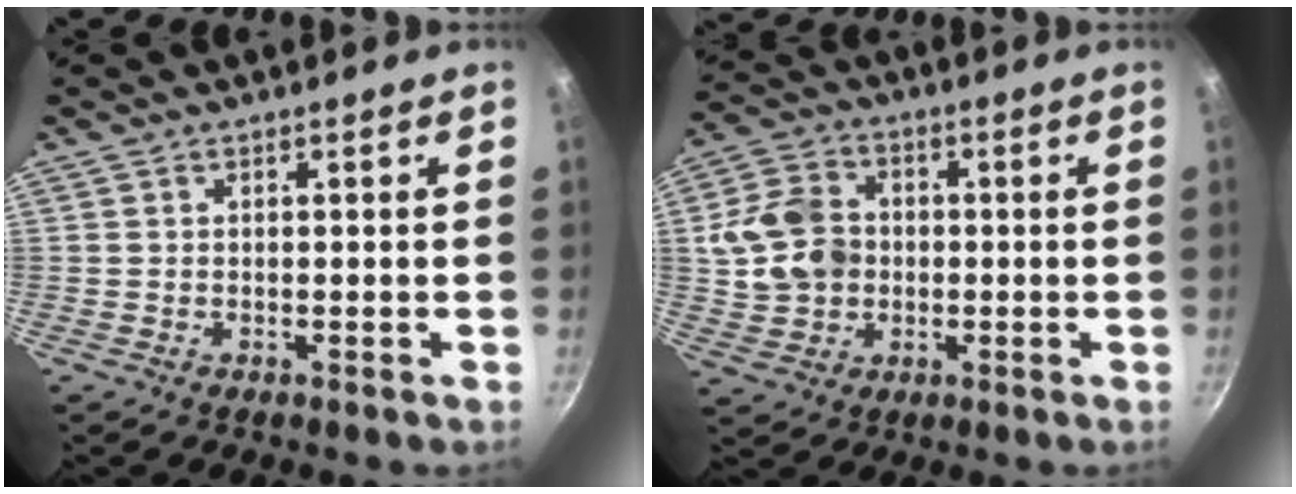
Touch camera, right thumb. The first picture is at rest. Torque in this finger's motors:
{"motor_torque": [0.21, -0.26, -0.04, 0.13, 0.01]}